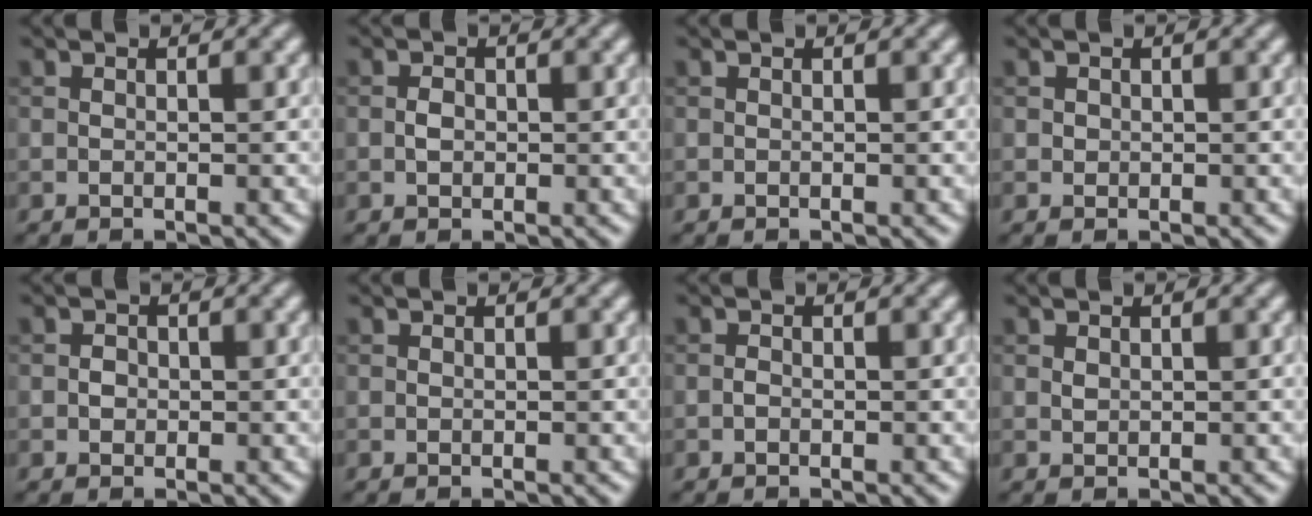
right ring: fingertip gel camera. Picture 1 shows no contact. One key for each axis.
{"total": 1.1, "fx": -0.1, "fy": 0.8, "fz": 0.7, "tx": -0.014, "ty": 0.000, "tz": -0.004}
{"total": 0.0}
{"total": 0.5, "fx": 0.1, "fy": 0.5, "fz": 0.1, "tx": 0.003, "ty": -0.003, "tz": 0.003}
{"total": 0.9, "fx": -0.1, "fy": 0.8, "fz": 0.4, "tx": -0.003, "ty": -0.001, "tz": -0.005}
{"total": 0.0}
{"total": 0.5, "fx": -0.2, "fy": 0.3, "fz": 0.3, "tx": -0.004, "ty": 0.000, "tz": -0.006}
{"total": 0.5, "fx": 0.2, "fy": 0.4, "fz": 0.3, "tx": -0.007, "ty": -0.001, "tz": 0.006}